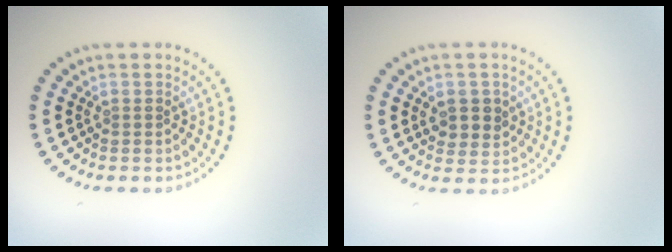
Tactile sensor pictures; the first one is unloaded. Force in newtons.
{"total": 2.4, "press": 2.3, "slide": 0.7}